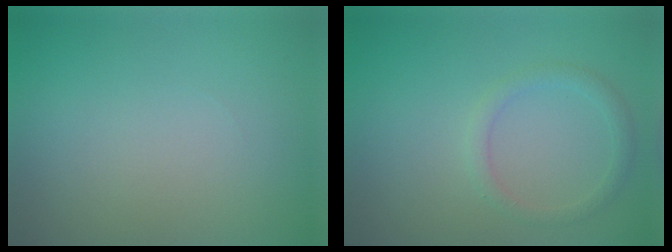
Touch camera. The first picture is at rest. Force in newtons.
{"total": 1.5, "press": 1.5, "slide": 0.1}